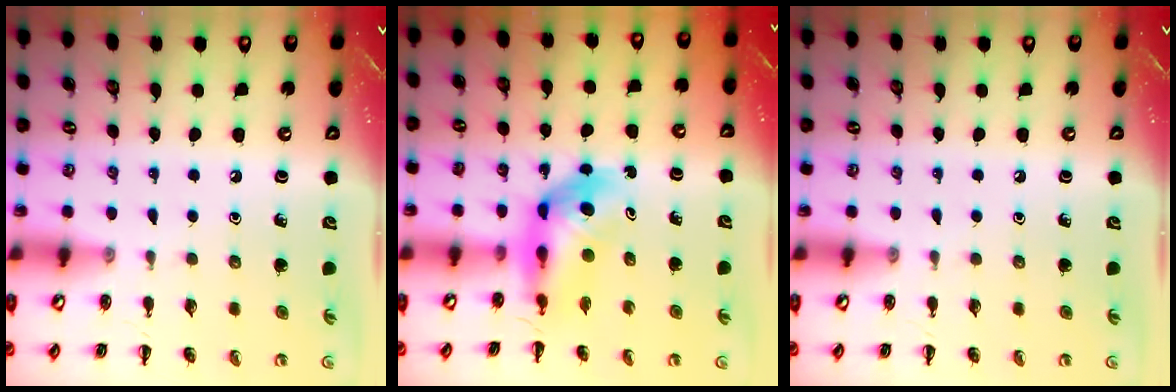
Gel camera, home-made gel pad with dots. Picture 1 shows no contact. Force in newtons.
{"total": 5.5, "press": 5.4, "slide": 1.0}
{"total": 0.0}